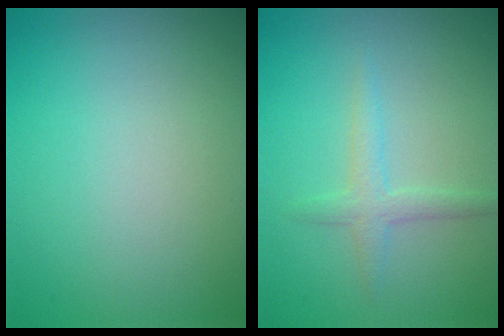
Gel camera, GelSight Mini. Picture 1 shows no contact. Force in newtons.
{"total": 1.8, "press": 1.8, "slide": 0.1}